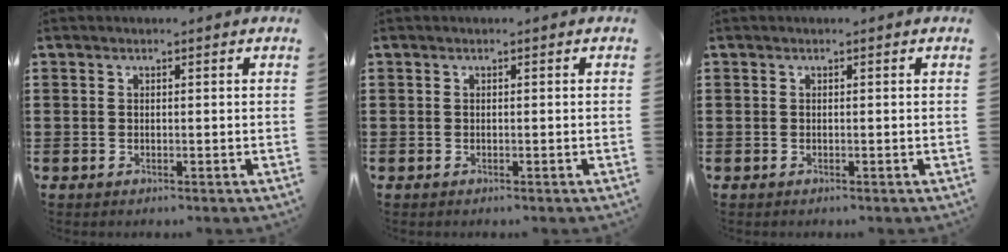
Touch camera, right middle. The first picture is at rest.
{"total": 0.0}
{"total": 0.0}